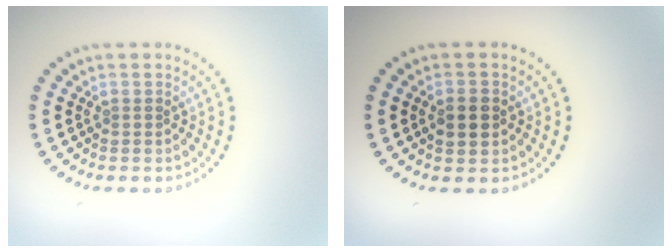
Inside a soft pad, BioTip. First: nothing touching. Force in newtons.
{"total": 2.4, "press": 2.4, "slide": 0.1}